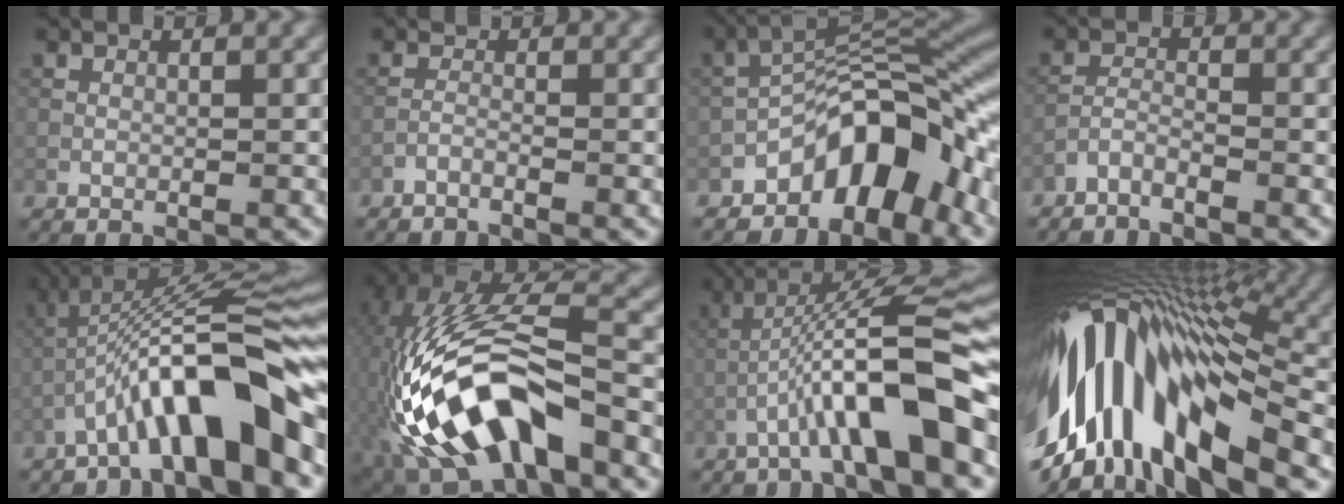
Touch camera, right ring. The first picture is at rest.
{"total": 0.6, "force": [-0.6, 0.1, 0.0], "torque": [0.000, 0.002, -0.014]}
{"total": 8.9, "force": [-4.7, 4.2, 6.2], "torque": [-0.060, 0.024, -0.090]}
{"total": 1.4, "force": [-1.3, 0.2, 0.2], "torque": [-0.004, 0.003, -0.033]}
{"total": 10.8, "force": [-5.2, 1.9, 9.2], "torque": [-0.140, 0.031, -0.083]}
{"total": 14.5, "force": [-5.3, 6.7, 11.7], "torque": [-0.230, 0.004, -0.088]}
{"total": 9.6, "force": [-4.0, 1.3, 8.6], "torque": [-0.131, 0.032, -0.061]}
{"total": 15.3, "force": [-2.0, 7.2, 13.4], "torque": [-0.242, 0.006, -0.028]}